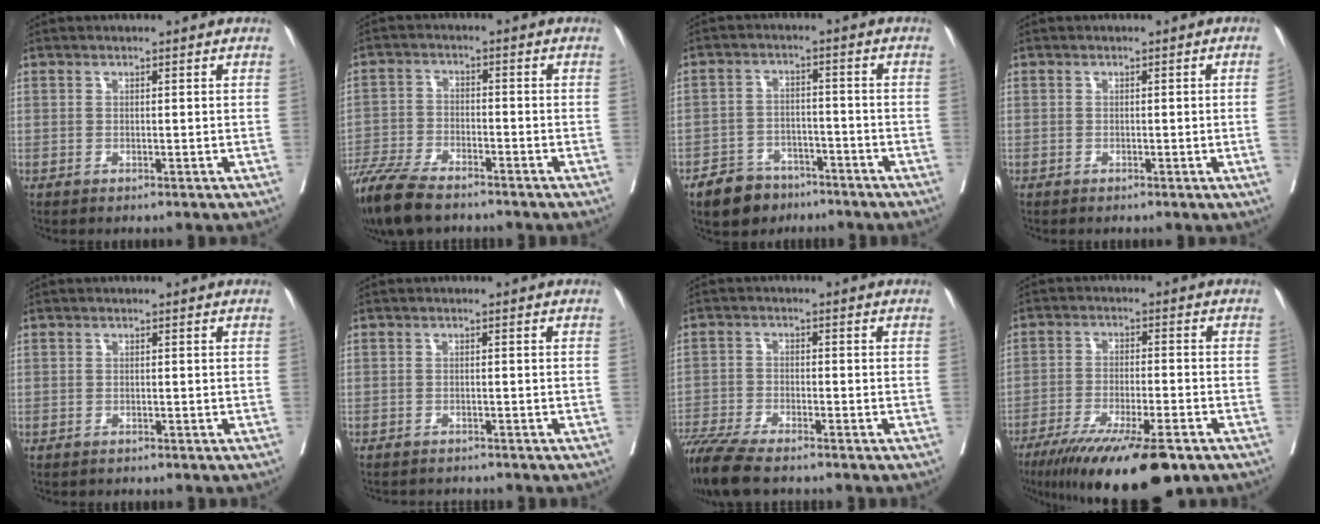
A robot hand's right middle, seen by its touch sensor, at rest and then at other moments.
{"total": 11.0, "force": [-8.9, 2.7, 5.8], "torque": [-0.112, -0.030, -0.158]}
{"total": 6.7, "force": [-5.0, 4.1, 1.7], "torque": [-0.042, 0.003, -0.082]}
{"total": 1.4, "force": [-0.3, -0.5, 1.3], "torque": [-0.016, -0.002, -0.003]}
{"total": 0.8, "force": [-0.7, 0.4, -0.1], "torque": [-0.011, 0.000, -0.013]}
{"total": 4.3, "force": [-4.1, 0.9, 0.9], "torque": [-0.011, -0.007, -0.056]}
{"total": 10.1, "force": [-8.5, 1.5, 5.3], "torque": [-0.099, -0.024, -0.146]}
{"total": 16.0, "force": [-11.4, 2.3, 11.0], "torque": [-0.165, -0.041, -0.184]}